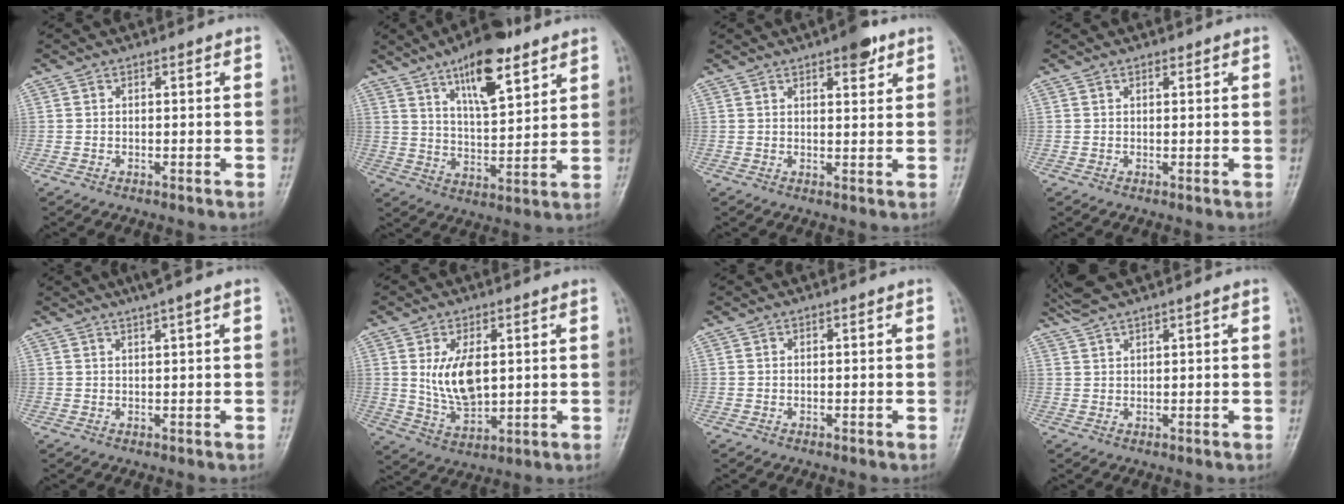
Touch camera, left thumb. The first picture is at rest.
{"total": 14.4, "force": [8.8, 4.8, 10.3], "torque": [-0.142, -0.045, 0.145]}
{"total": 5.2, "force": [3.3, 1.9, 3.6], "torque": [-0.034, -0.014, 0.042]}
{"total": 0.8, "force": [0.7, 0.4, 0.4], "torque": [-0.004, -0.004, 0.008]}
{"total": 3.7, "force": [2.4, -0.1, 2.7], "torque": [-0.047, 0.003, 0.042]}
{"total": 8.8, "force": [1.8, 4.8, 7.2], "torque": [-0.120, -0.021, 0.047]}
{"total": 0.0}
{"total": 4.5, "force": [4.0, -0.4, 2.1], "torque": [-0.052, 0.014, 0.086]}